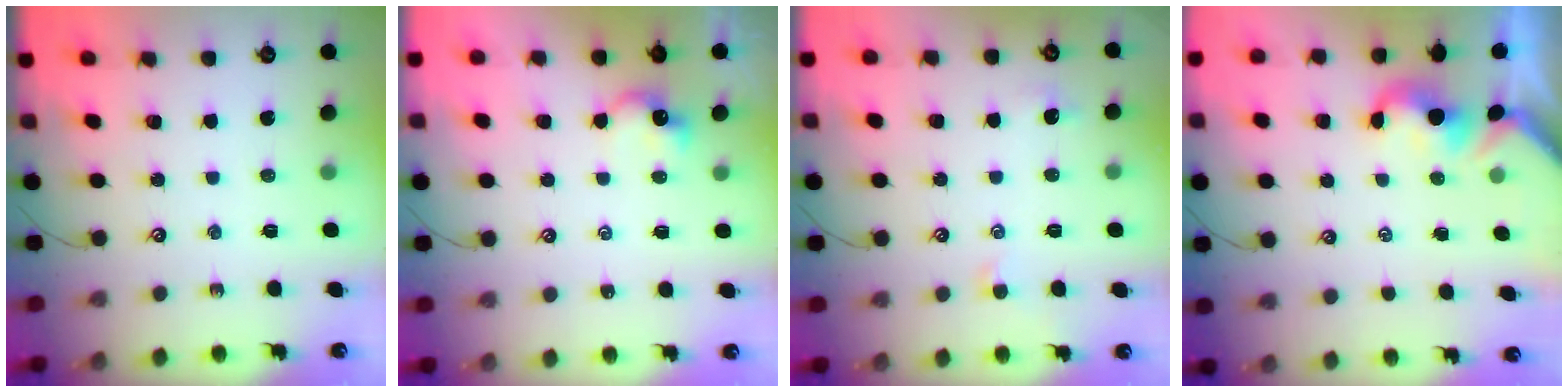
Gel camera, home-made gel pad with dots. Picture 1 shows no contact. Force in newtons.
{"total": 1.7, "press": 1.7, "slide": 0.4}
{"total": 0.0}
{"total": 1.1, "press": 1.1, "slide": 0.4}